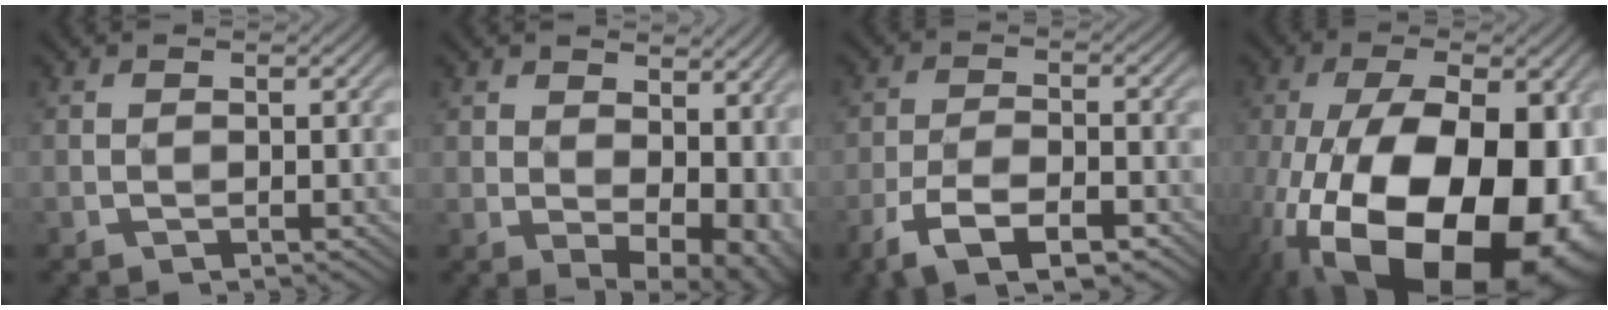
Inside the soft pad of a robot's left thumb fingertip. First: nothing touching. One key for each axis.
{"total": 11.3, "fx": 1.9, "fy": 7.2, "fz": 8.5, "tx": -0.111, "ty": -0.024, "tz": 0.062}
{"total": 7.1, "fx": -4.5, "fy": 2.7, "fz": 4.7, "tx": -0.091, "ty": 0.001, "tz": -0.088}
{"total": 23.7, "fx": -9.2, "fy": 12.6, "fz": 17.8, "tx": -0.319, "ty": -0.085, "tz": -0.095}